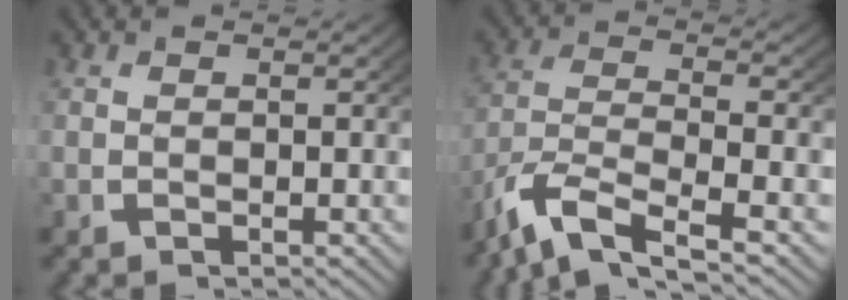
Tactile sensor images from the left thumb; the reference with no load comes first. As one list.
[{"total": 9.0, "force": [-4.3, 5.2, 5.8], "torque": [-0.143, -0.027, -0.064]}]